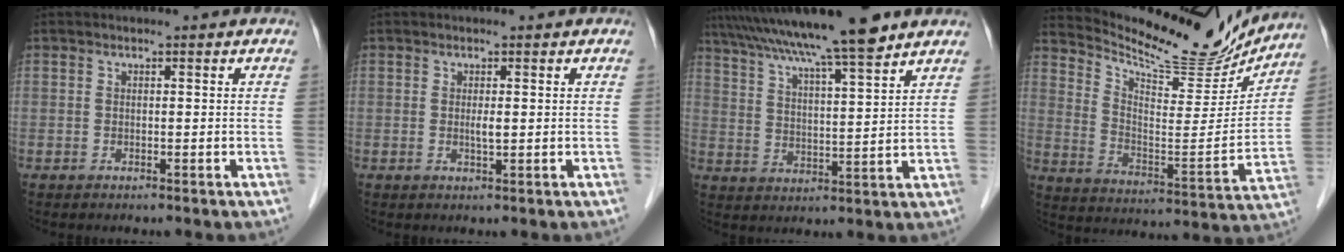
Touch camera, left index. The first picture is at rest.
{"total": 1.1, "force": [0.1, 0.1, 1.1], "torque": [-0.027, -0.004, 0.004]}
{"total": 16.0, "force": [13.2, 0.0, 9.0], "torque": [-0.157, 0.025, 0.211]}
{"total": 18.8, "force": [17.9, 3.0, 5.1], "torque": [-0.099, -0.049, 0.269]}